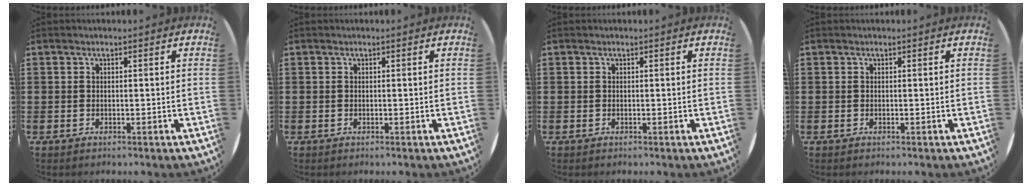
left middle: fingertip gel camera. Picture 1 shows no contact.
{"total": 0.0}
{"total": 0.0}
{"total": 0.0}